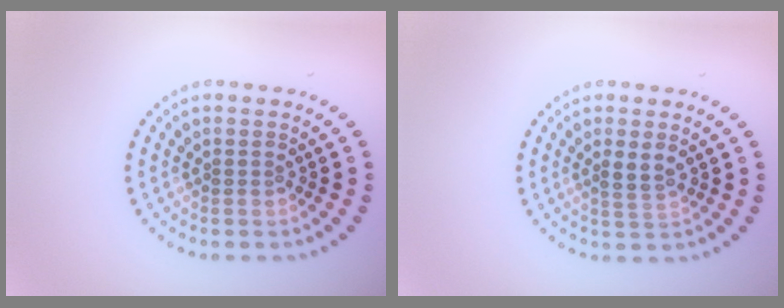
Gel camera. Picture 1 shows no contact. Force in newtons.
{"total": 1.8, "press": 1.7, "slide": 0.8}